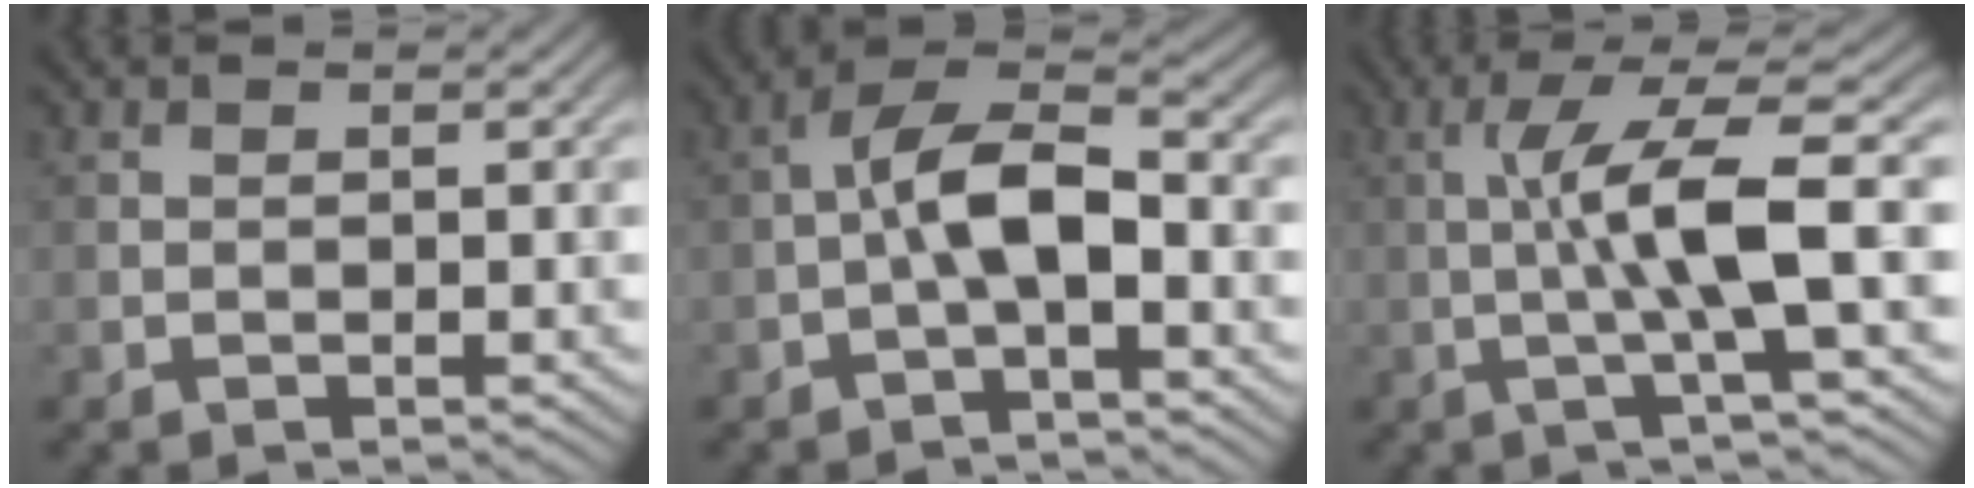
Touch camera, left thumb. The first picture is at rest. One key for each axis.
{"total": 6.6, "fx": -1.5, "fy": 2.5, "fz": 6.0, "tx": -0.107, "ty": 0.018, "tz": -0.038}
{"total": 8.7, "fx": -0.2, "fy": 1.2, "fz": 8.7, "tx": -0.148, "ty": 0.015, "tz": -0.007}